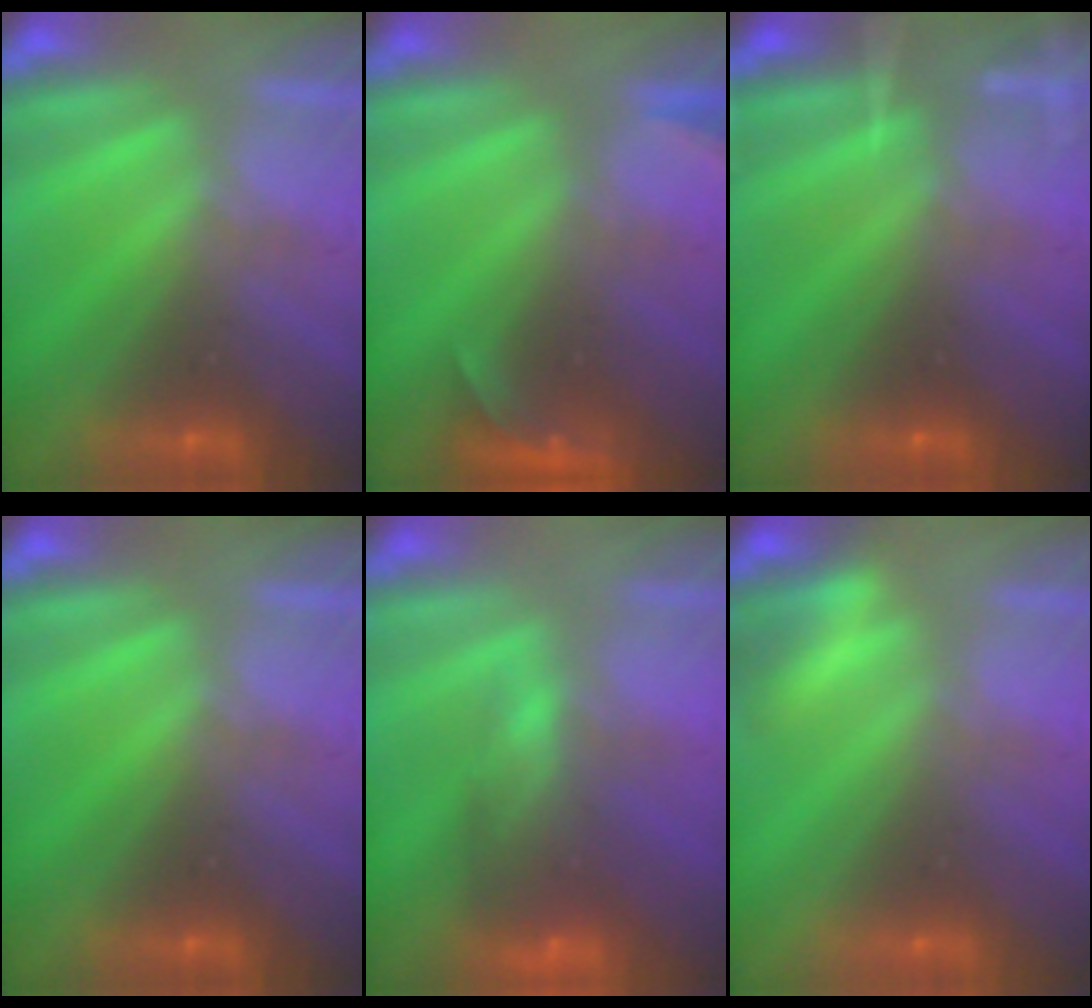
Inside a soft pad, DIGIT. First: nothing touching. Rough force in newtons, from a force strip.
{"total": 2.6}
{"total": 8.0}
{"total": 0.0}
{"total": 8.7}
{"total": 2.8}